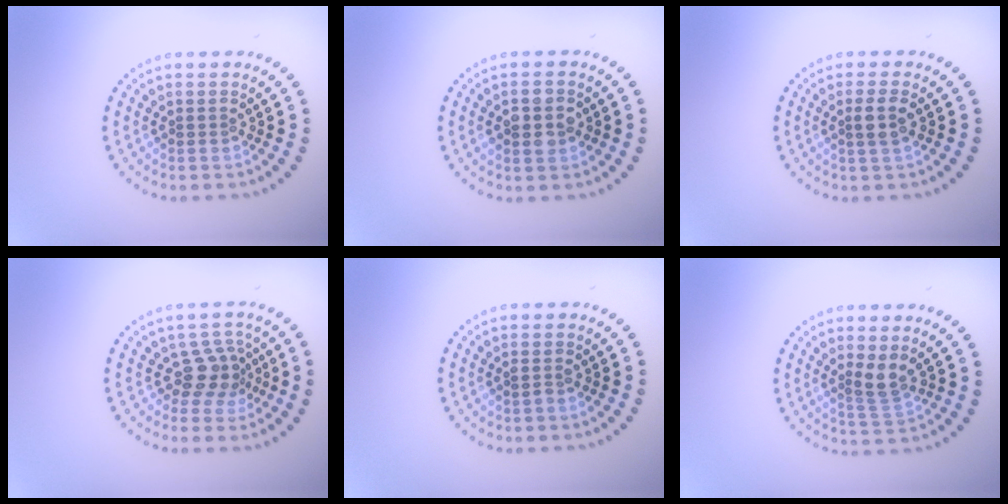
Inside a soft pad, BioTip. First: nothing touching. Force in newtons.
{"total": 3.3, "press": 3.3, "slide": 0.0}
{"total": 1.9, "press": 1.7, "slide": 0.9}
{"total": 2.9, "press": 2.2, "slide": 1.8}
{"total": 0.6, "press": 0.4, "slide": 0.4}
{"total": 2.3, "press": 1.7, "slide": 1.6}